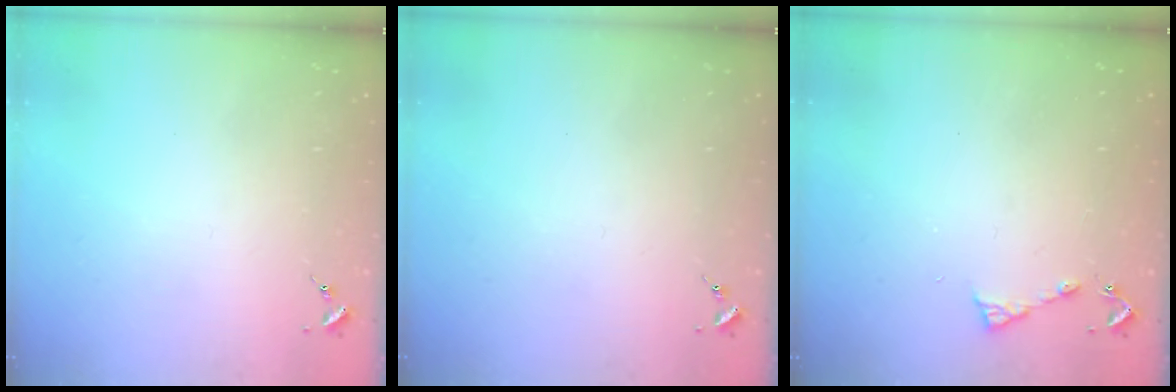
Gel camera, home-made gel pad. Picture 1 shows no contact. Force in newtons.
{"total": 0.0}
{"total": 5.6, "press": 5.6, "slide": 0.7}